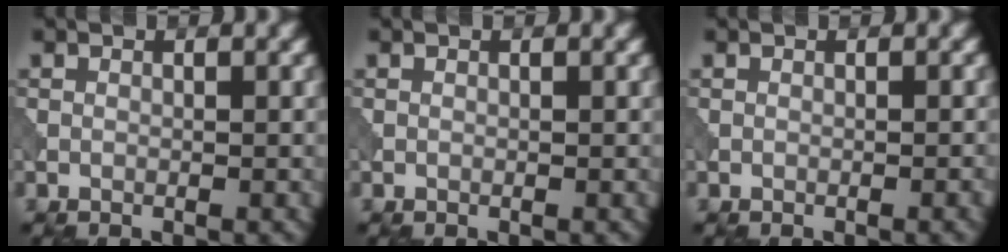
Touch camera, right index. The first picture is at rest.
{"total": 0.0}
{"total": 0.9, "force": [-0.3, 0.2, 0.8], "torque": [-0.010, 0.001, -0.006]}